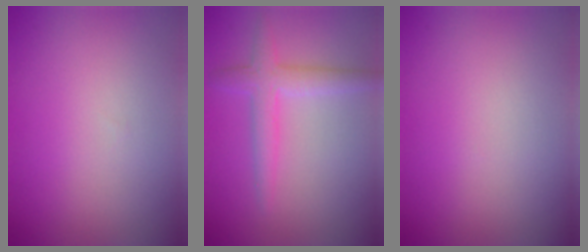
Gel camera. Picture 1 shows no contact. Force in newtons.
{"total": 2.8, "press": 2.8, "slide": 0.1}
{"total": 0.0}